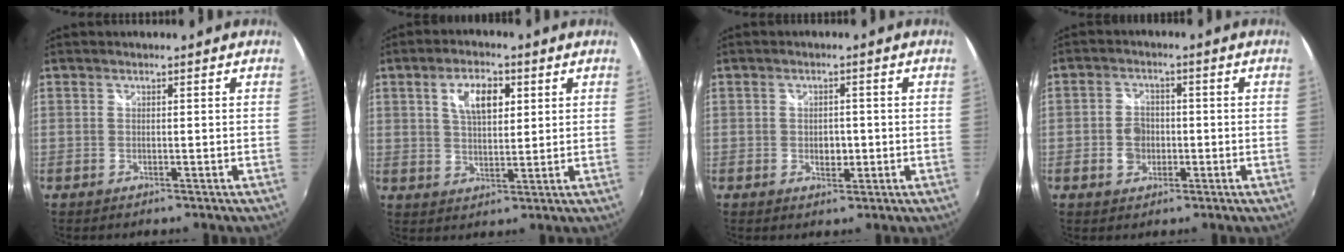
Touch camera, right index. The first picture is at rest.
{"total": 7.1, "force": [2.7, 3.5, 5.6], "torque": [-0.095, 0.013, 0.049]}
{"total": 3.0, "force": [-0.5, 2.2, 1.9], "torque": [-0.030, 0.000, -0.008]}
{"total": 4.4, "force": [-1.1, 3.7, 2.1], "torque": [-0.042, 0.008, -0.018]}